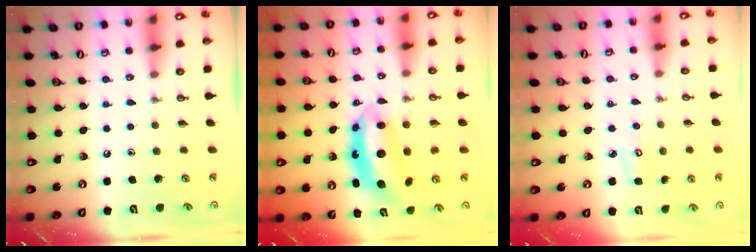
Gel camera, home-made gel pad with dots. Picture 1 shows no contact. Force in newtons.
{"total": 7.9, "press": 7.8, "slide": 0.6}
{"total": 4.3, "press": 4.3, "slide": 0.4}